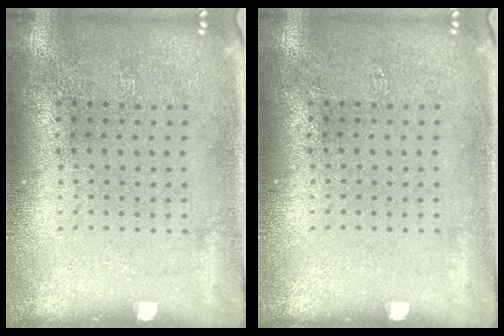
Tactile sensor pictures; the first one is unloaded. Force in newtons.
{"total": 0.0}